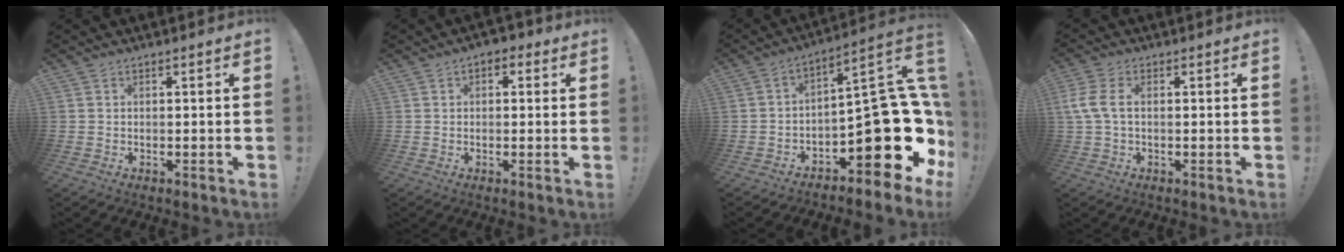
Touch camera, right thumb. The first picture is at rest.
{"total": 2.4, "force": [0.0, 1.9, 1.4], "torque": [-0.013, 0.006, -0.003]}
{"total": 20.6, "force": [-5.8, 8.8, 17.7], "torque": [-0.229, 0.018, -0.081]}
{"total": 6.3, "force": [0.2, 3.5, 5.2], "torque": [-0.125, 0.003, 0.005]}